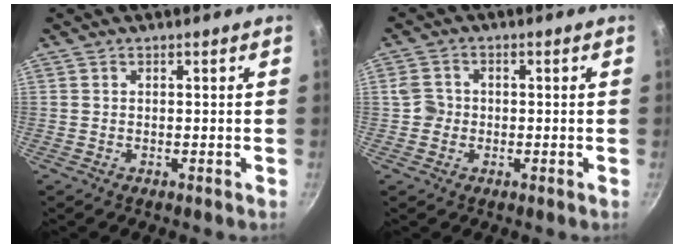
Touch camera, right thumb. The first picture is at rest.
{"total": 3.6, "force": [-0.6, 3.3, 1.4], "torque": [-0.013, 0.008, -0.018]}